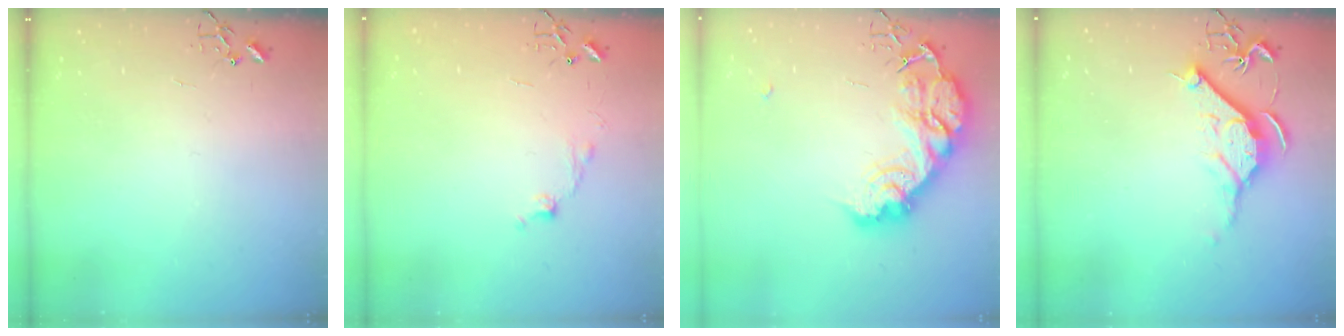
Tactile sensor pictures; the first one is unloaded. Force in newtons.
{"total": 6.7, "press": 6.7, "slide": 0.9}
{"total": 25.5, "press": 25.4, "slide": 2.1}
{"total": 11.4, "press": 11.4, "slide": 0.8}